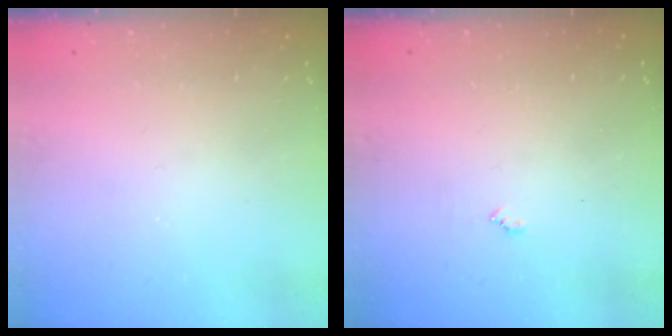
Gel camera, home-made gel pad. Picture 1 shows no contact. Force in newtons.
{"total": 3.7, "press": 3.7, "slide": 0.4}